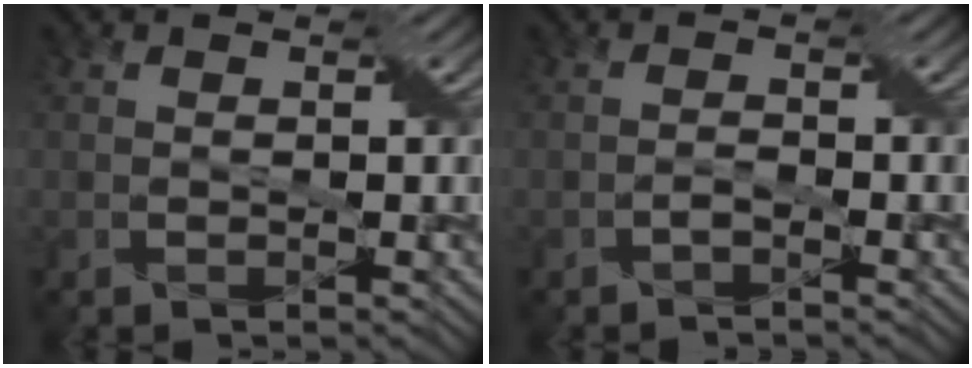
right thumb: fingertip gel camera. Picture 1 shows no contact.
{"total": 1.0, "force": [-0.8, 0.2, 0.5], "torque": [-0.013, 0.004, -0.016]}